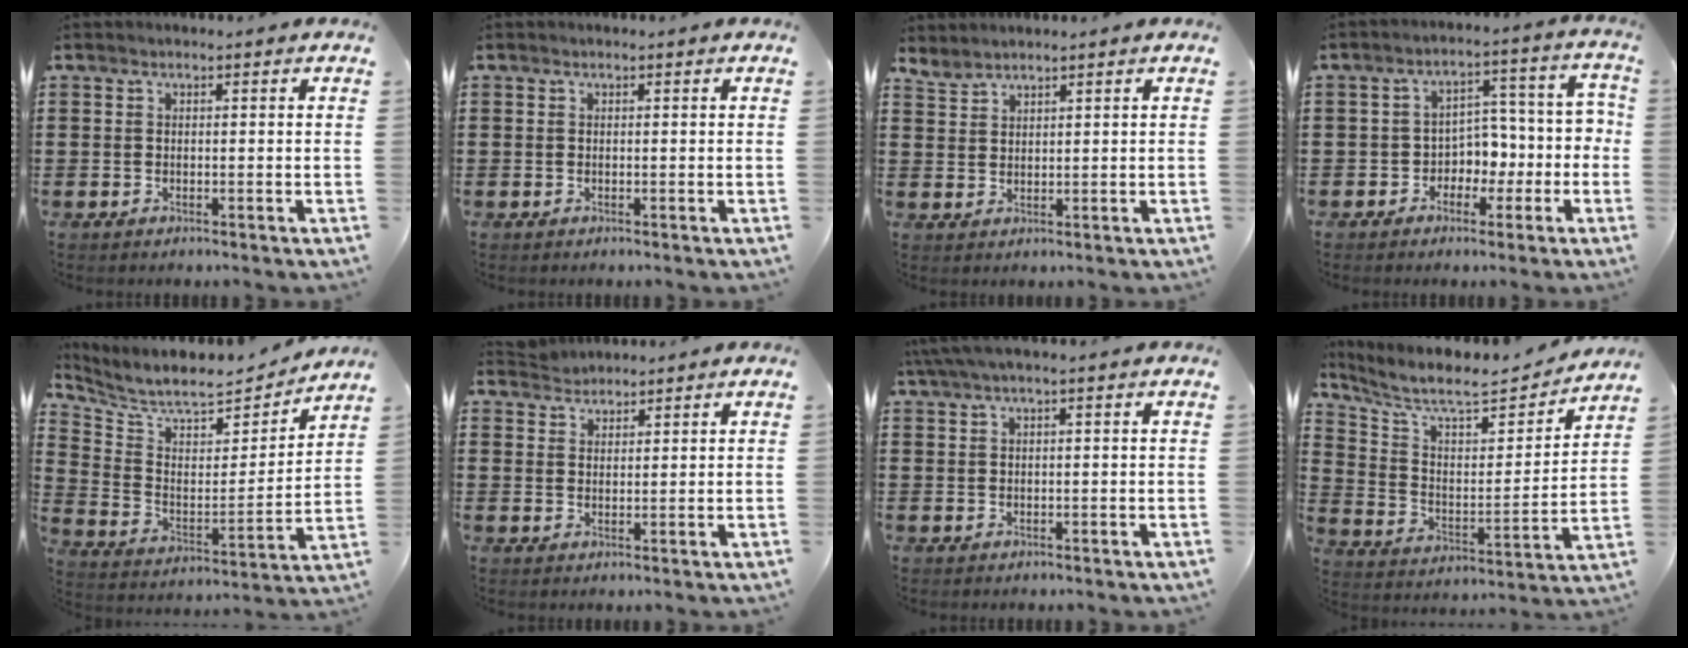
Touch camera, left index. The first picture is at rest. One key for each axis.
{"total": 0.0}
{"total": 2.0, "fx": 2.0, "fy": 0.2, "fz": 0.2, "tx": -0.009, "ty": -0.002, "tz": 0.041}
{"total": 4.5, "fx": -1.6, "fy": 4.0, "fz": 1.3, "tx": -0.042, "ty": 0.000, "tz": -0.035}
{"total": 7.4, "fx": 6.8, "fy": 1.6, "fz": 2.4, "tx": -0.084, "ty": -0.049, "tz": 0.114}
{"total": 2.3, "fx": 2.2, "fy": 0.3, "fz": -0.4, "tx": 0.001, "ty": -0.001, "tz": 0.045}
{"total": 1.8, "fx": 0.6, "fy": 0.0, "fz": 1.7, "tx": -0.038, "ty": -0.005, "tz": 0.009}
{"total": 8.1, "fx": 7.2, "fy": 1.2, "fz": 3.6, "tx": -0.104, "ty": -0.051, "tz": 0.121}